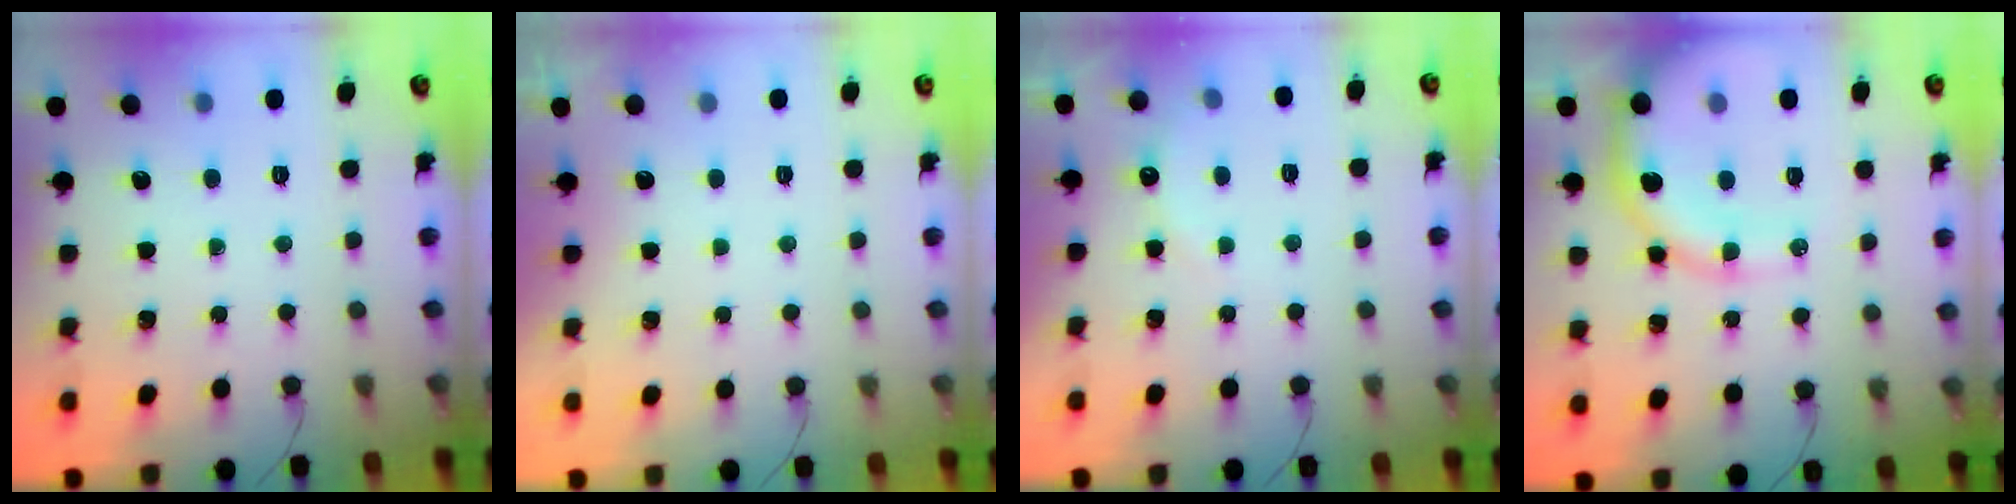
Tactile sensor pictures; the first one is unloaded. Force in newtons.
{"total": 3.0, "press": 3.0, "slide": 0.1}
{"total": 5.4, "press": 5.2, "slide": 1.5}
{"total": 12.5, "press": 12.0, "slide": 3.3}